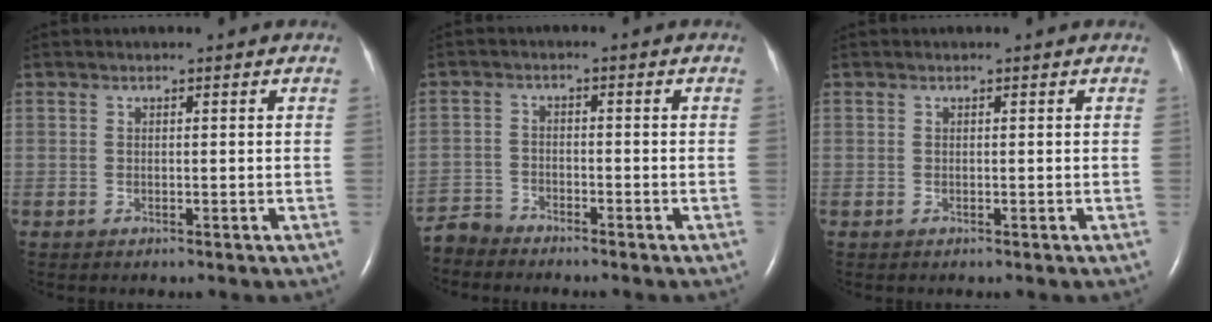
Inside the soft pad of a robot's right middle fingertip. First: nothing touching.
{"total": 3.9, "force": [-3.8, 0.5, -0.8], "torque": [0.016, -0.009, -0.076]}
{"total": 0.0}